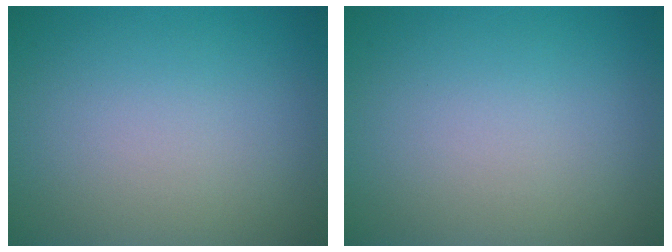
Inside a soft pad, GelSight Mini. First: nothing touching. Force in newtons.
{"total": 0.0}